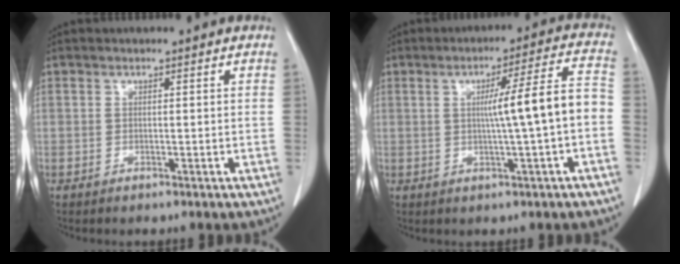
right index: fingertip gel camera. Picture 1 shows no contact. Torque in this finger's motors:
{"motor_torque": [1.40, -0.23, 0.68, 0.11]}